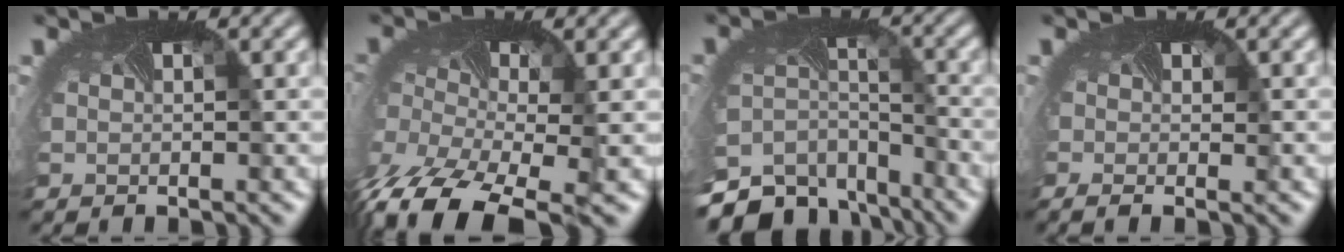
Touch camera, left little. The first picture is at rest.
{"total": 12.1, "force": [-8.3, 5.2, 7.2], "torque": [-0.202, -0.063, -0.127]}
{"total": 8.5, "force": [-7.0, 4.4, 2.0], "torque": [-0.077, -0.027, -0.110]}
{"total": 1.7, "force": [-0.6, 0.7, 1.4], "torque": [-0.027, -0.007, -0.012]}